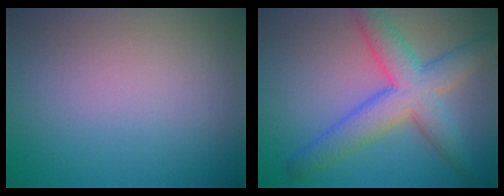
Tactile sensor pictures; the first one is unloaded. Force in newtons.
{"total": 7.0, "press": 7.0, "slide": 0.1}